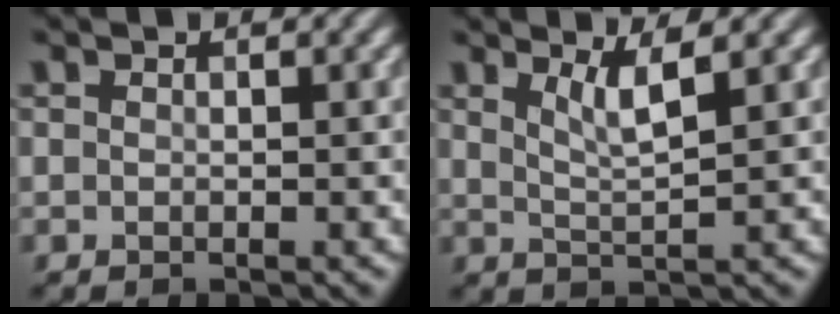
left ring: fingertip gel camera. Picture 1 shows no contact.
{"total": 2.6, "force": [1.4, 0.5, 2.1], "torque": [-0.033, -0.004, 0.028]}